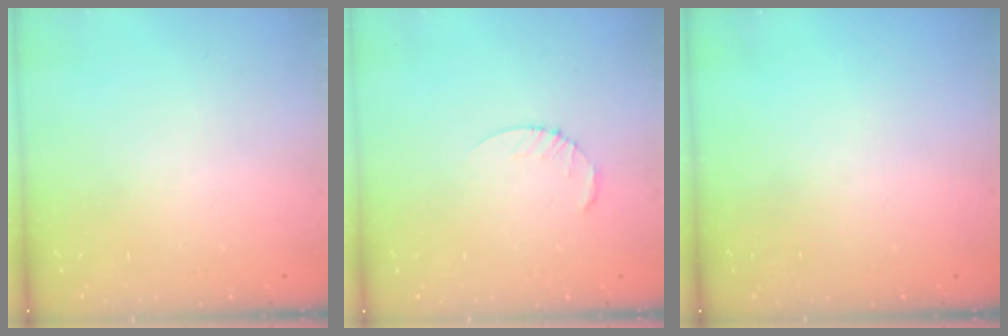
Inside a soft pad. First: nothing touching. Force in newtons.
{"total": 2.5, "press": 2.5, "slide": 0.3}
{"total": 0.0}